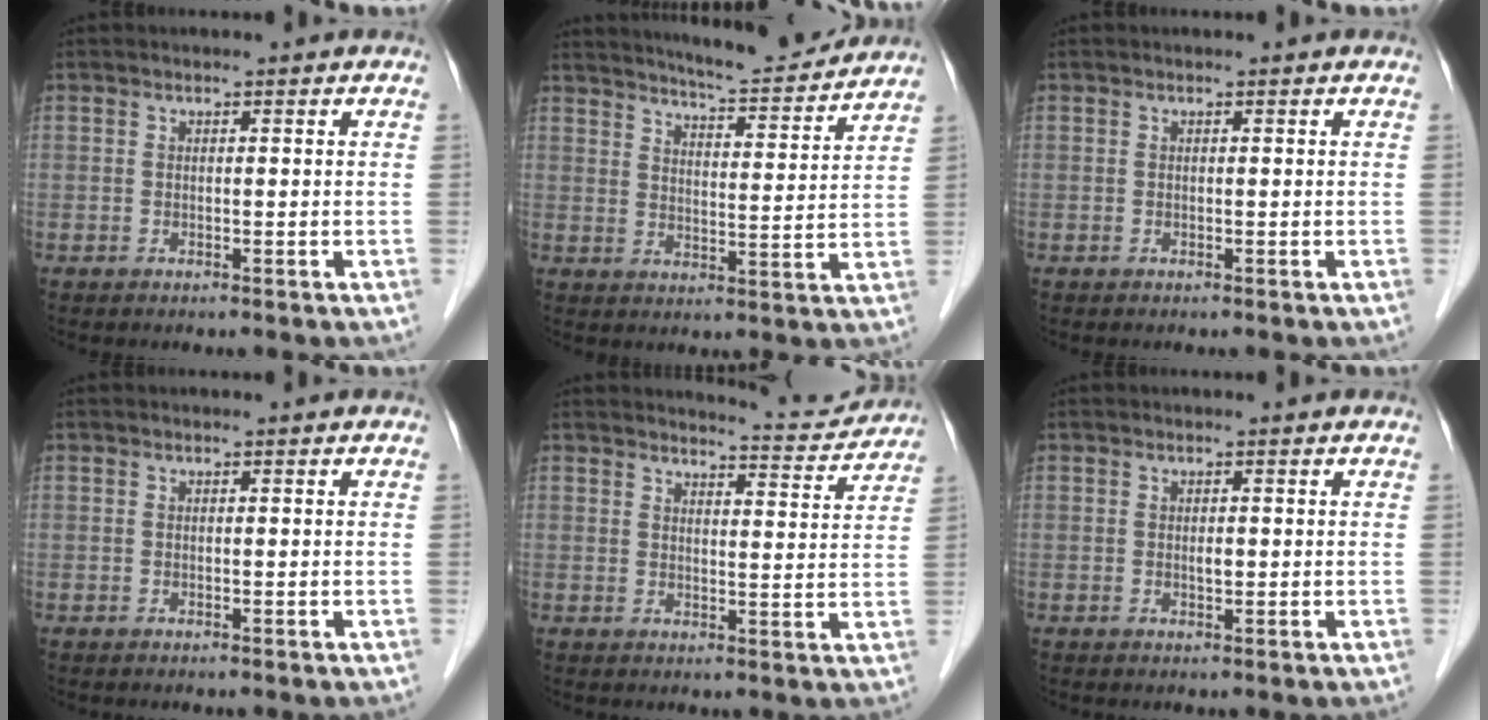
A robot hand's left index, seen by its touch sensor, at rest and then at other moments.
{"total": 12.8, "force": [12.1, 0.7, 4.1], "torque": [-0.066, -0.004, 0.167]}
{"total": 0.0}
{"total": 0.0}
{"total": 6.8, "force": [6.8, 0.0, -0.2], "torque": [-0.006, -0.016, 0.079]}
{"total": 0.8, "force": [0.1, 0.3, 0.7], "torque": [-0.012, -0.001, 0.002]}